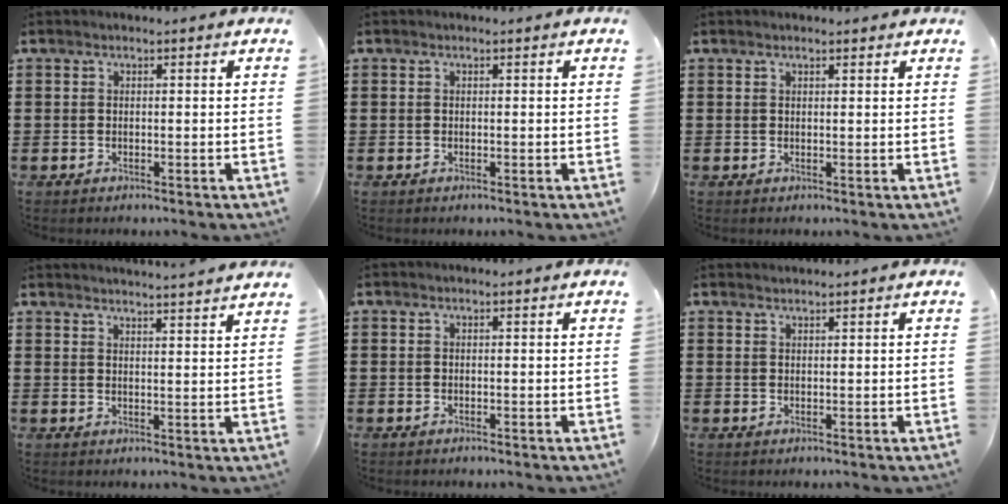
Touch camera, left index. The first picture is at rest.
{"total": 0.0}
{"total": 0.7, "force": [0.6, 0.2, 0.4], "torque": [-0.008, 0.002, 0.010]}
{"total": 3.1, "force": [3.0, -0.9, 0.1], "torque": [-0.011, -0.016, 0.054]}
{"total": 0.0}
{"total": 0.8, "force": [0.8, -0.1, -0.1], "torque": [0.000, -0.001, 0.016]}